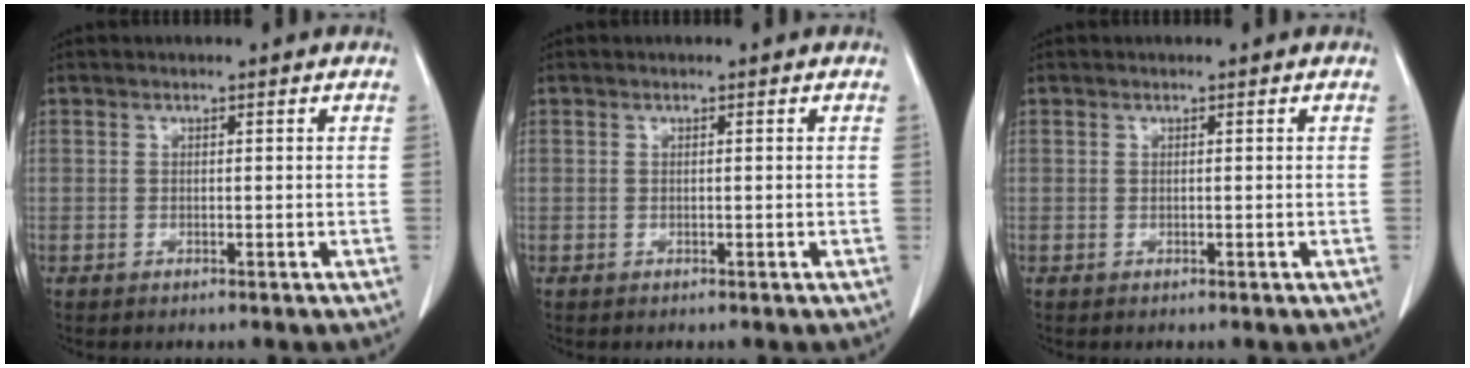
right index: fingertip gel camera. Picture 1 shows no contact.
{"total": 0.0}
{"total": 0.0}